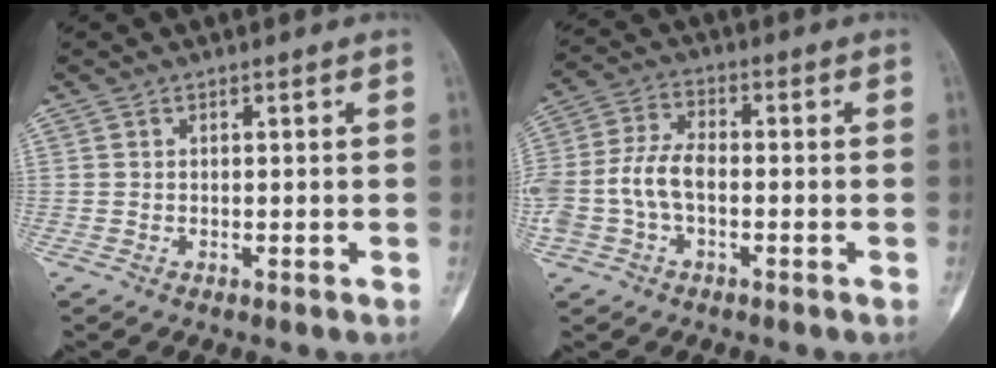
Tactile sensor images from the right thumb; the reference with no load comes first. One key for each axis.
{"total": 9.1, "fx": -1.6, "fy": 5.4, "fz": 7.1, "tx": -0.160, "ty": 0.031, "tz": -0.035}